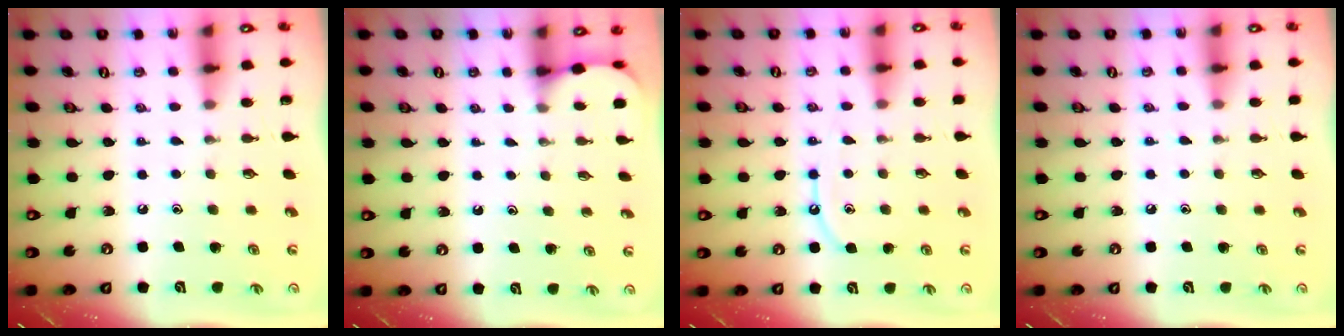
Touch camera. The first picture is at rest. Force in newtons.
{"total": 1.4, "press": 1.4, "slide": 0.1}
{"total": 7.6, "press": 7.5, "slide": 0.8}
{"total": 4.4, "press": 4.4, "slide": 0.7}